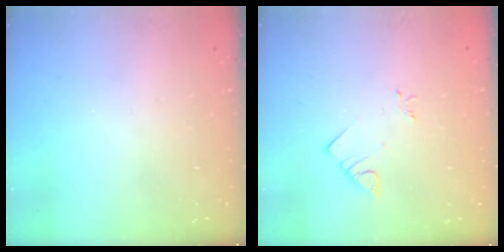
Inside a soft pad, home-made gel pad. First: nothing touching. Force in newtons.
{"total": 2.6, "press": 2.6, "slide": 0.3}